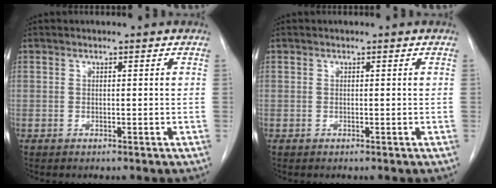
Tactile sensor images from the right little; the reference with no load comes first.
{"total": 0.0}